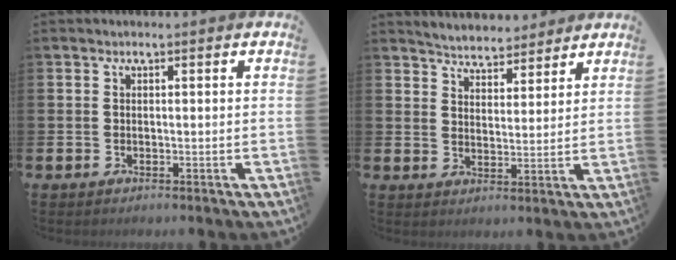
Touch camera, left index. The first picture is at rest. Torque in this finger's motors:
{"motor_torque": [0.03, -0.19, 0.35, 0.10]}